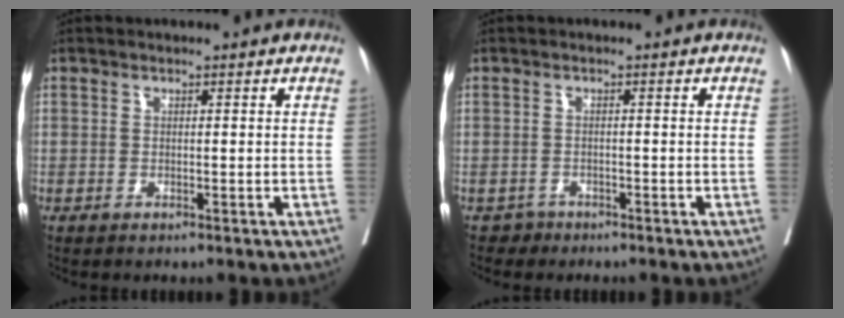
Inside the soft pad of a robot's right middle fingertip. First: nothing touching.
{"total": 1.4, "force": [-1.1, 0.7, -0.4], "torque": [0.009, 0.005, -0.020]}